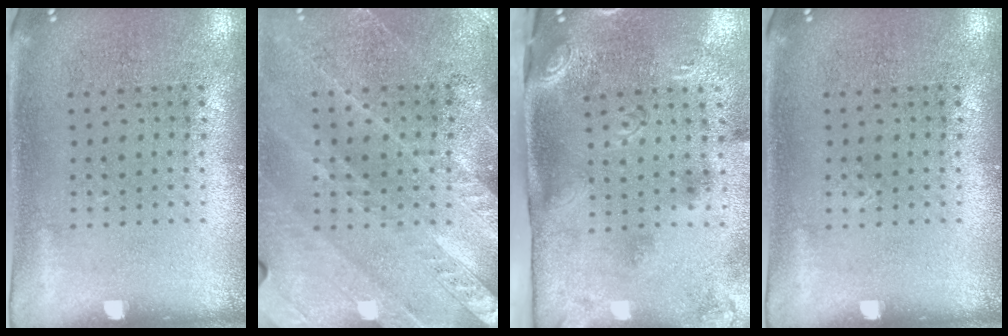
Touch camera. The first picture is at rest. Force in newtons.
{"total": 2.9, "press": 2.6, "slide": 1.4}
{"total": 2.9, "press": 1.8, "slide": 2.2}
{"total": 0.0}